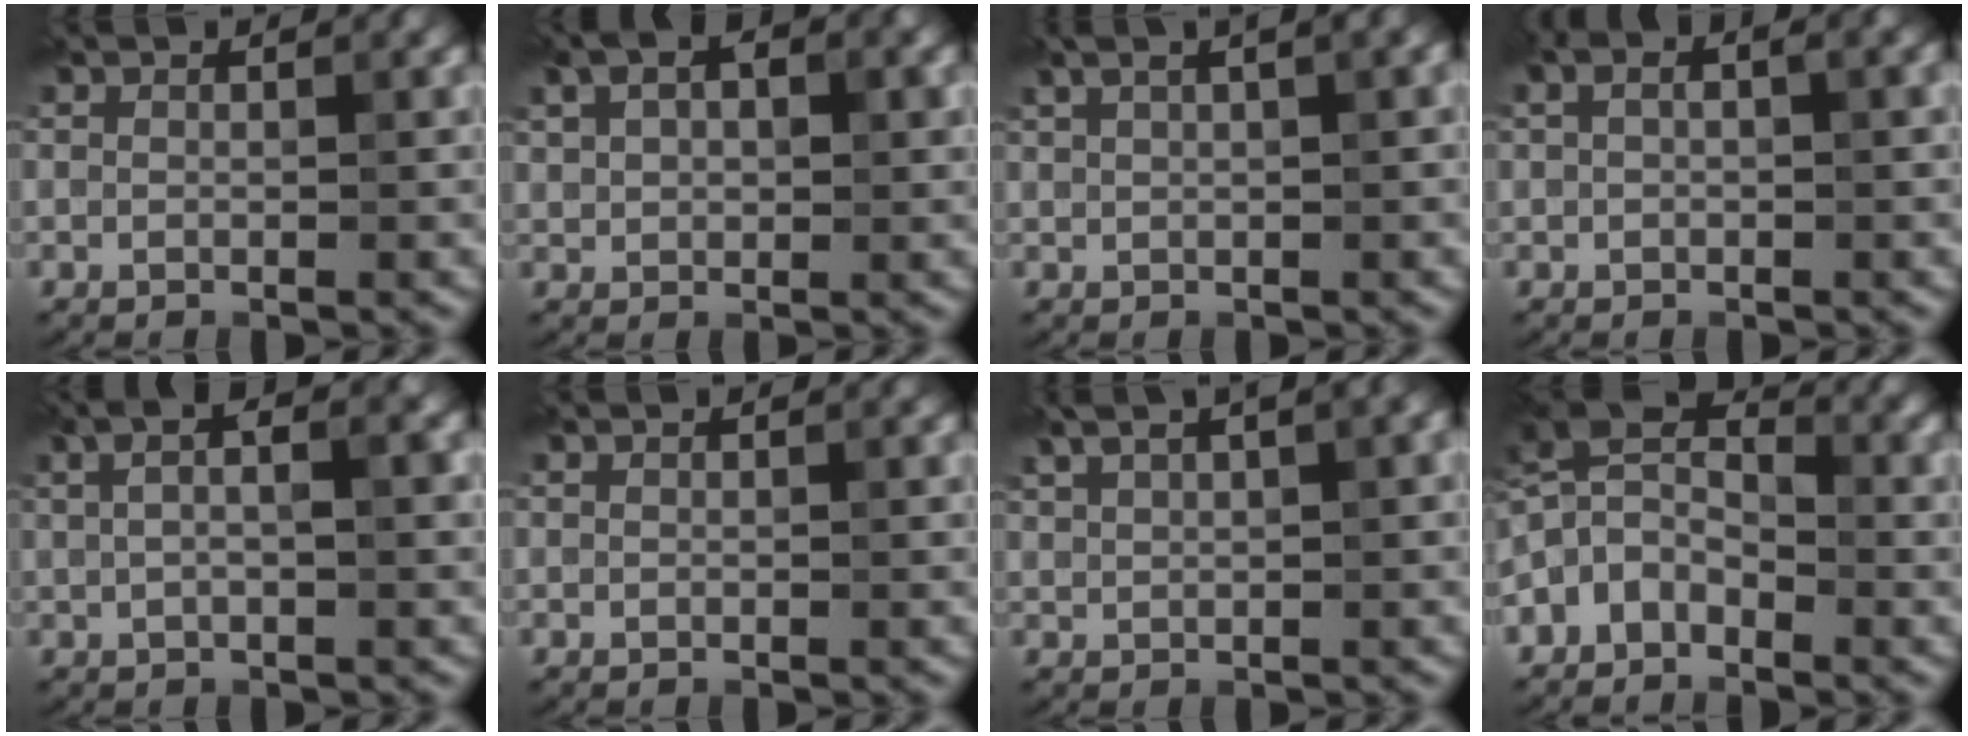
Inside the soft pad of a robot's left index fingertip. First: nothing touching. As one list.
[{"total": 6.0, "force": [2.4, 3.5, 4.2], "torque": [-0.072, 0.018, 0.030]}, {"total": 4.3, "force": [2.4, 1.4, 3.3], "torque": [-0.051, 0.018, 0.035]}, {"total": 3.7, "force": [1.4, 2.1, 2.7], "torque": [-0.044, 0.012, 0.011]}, {"total": 5.3, "force": [1.7, 2.3, 4.5], "torque": [-0.060, 0.016, 0.011]}, {"total": 0.0}, {"total": 5.4, "force": [3.3, 1.6, 3.9], "torque": [-0.076, 0.022, 0.060]}, {"total": 4.7, "force": [-1.6, 3.2, 3.1], "torque": [-0.053, 0.014, -0.043]}]